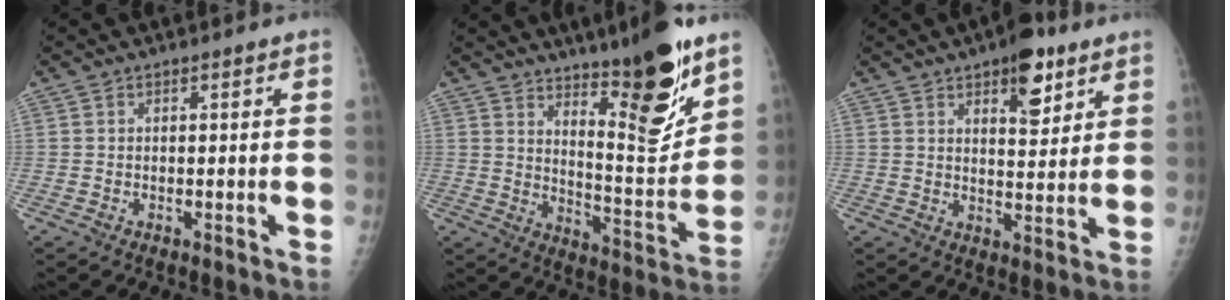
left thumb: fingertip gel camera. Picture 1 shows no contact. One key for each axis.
{"total": 16.3, "fx": 10.9, "fy": 4.0, "fz": 11.4, "tx": -0.130, "ty": -0.090, "tz": 0.178}
{"total": 9.1, "fx": 5.4, "fy": 4.0, "fz": 6.1, "tx": -0.061, "ty": -0.028, "tz": 0.076}